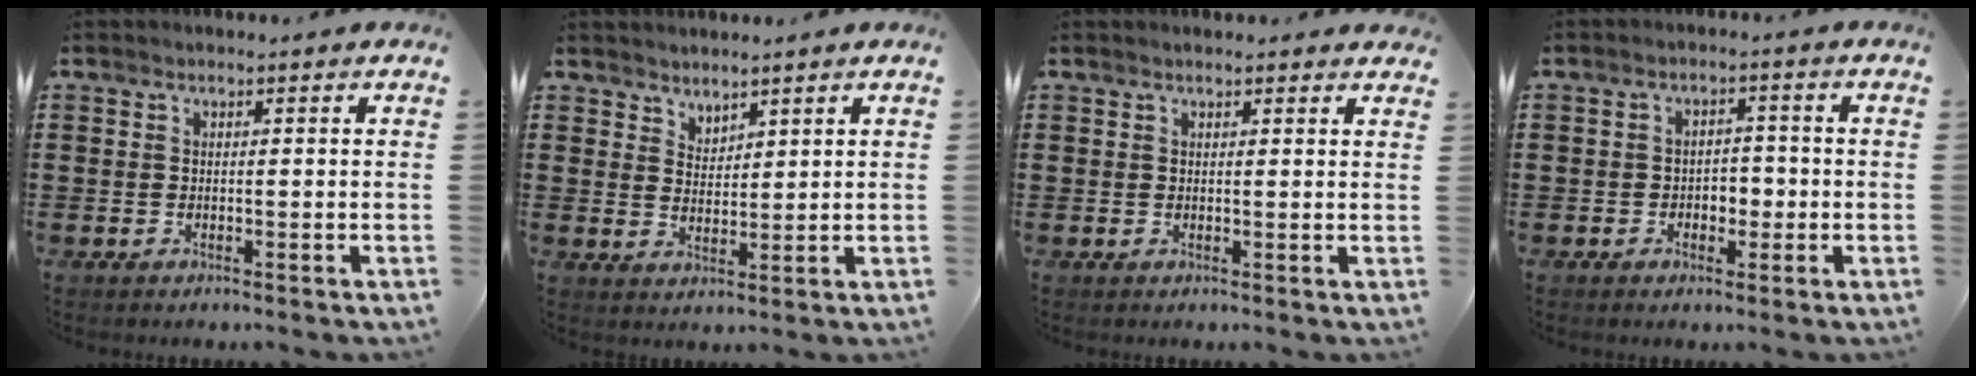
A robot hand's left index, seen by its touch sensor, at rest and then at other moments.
{"total": 2.7, "force": [2.5, 0.8, -0.3], "torque": [-0.001, -0.002, 0.049]}
{"total": 1.1, "force": [1.0, 0.2, 0.4], "torque": [-0.010, 0.001, 0.020]}
{"total": 2.7, "force": [-0.9, 2.0, 1.6], "torque": [-0.036, 0.006, -0.023]}